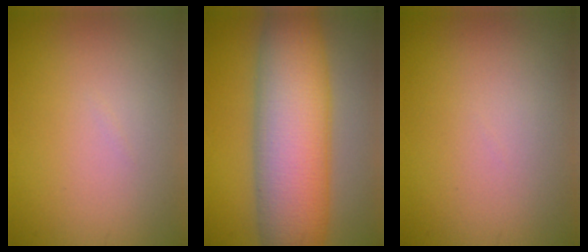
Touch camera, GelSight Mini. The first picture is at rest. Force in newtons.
{"total": 11.2, "press": 11.2, "slide": 0.2}
{"total": 0.0}